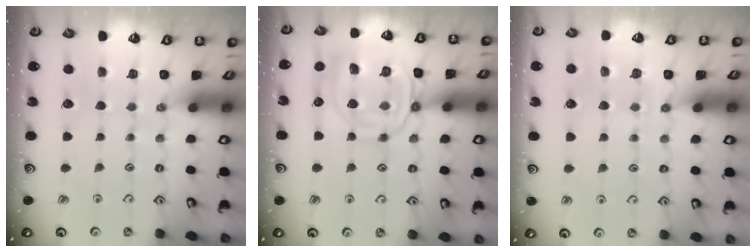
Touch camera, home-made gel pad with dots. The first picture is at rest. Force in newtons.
{"total": 14.2, "press": 14.2, "slide": 1.5}
{"total": 5.1, "press": 5.1, "slide": 0.9}